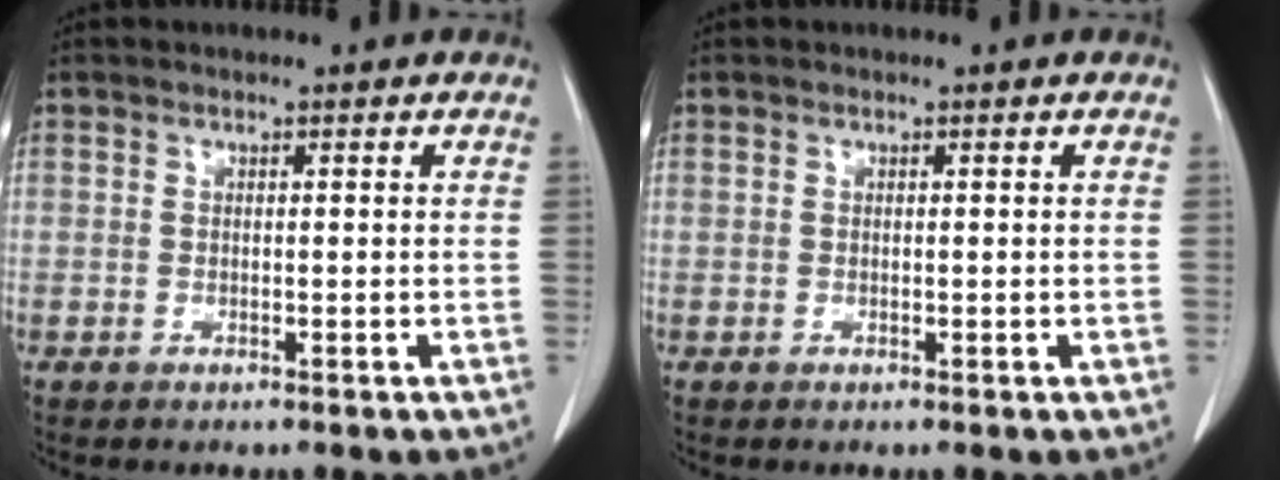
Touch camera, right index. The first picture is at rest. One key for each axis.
{"total": 0.0}